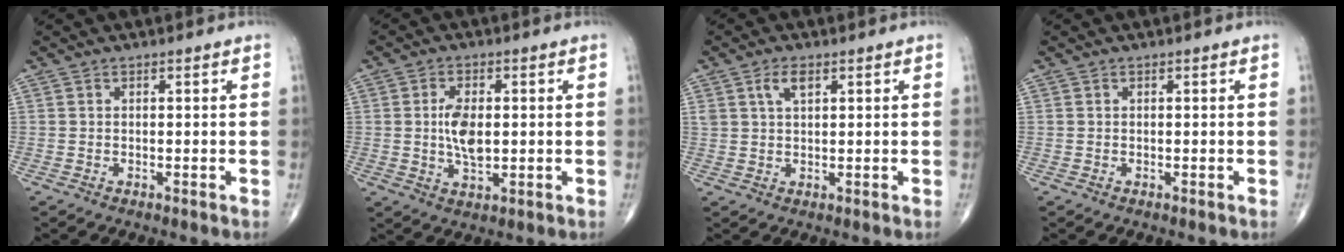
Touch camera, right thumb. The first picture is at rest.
{"total": 8.9, "force": [-0.1, 5.4, 7.1], "torque": [-0.111, 0.002, -0.003]}
{"total": 3.4, "force": [1.7, 1.6, 2.5], "torque": [-0.044, -0.001, 0.034]}
{"total": 0.0}